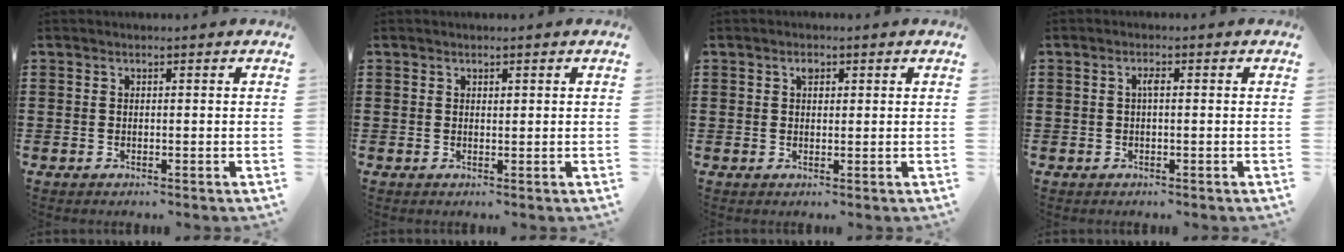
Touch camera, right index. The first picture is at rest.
{"total": 0.5, "force": [0.3, 0.3, 0.2], "torque": [-0.005, 0.002, 0.007]}
{"total": 1.5, "force": [0.7, 0.9, 1.0], "torque": [-0.024, 0.005, 0.012]}
{"total": 1.5, "force": [0.0, 0.3, 1.4], "torque": [-0.027, 0.003, -0.001]}